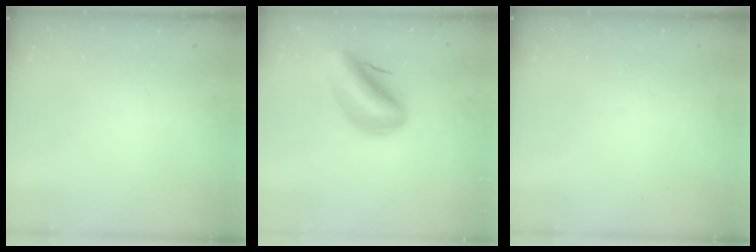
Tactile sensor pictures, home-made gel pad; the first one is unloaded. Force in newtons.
{"total": 7.0, "press": 6.6, "slide": 2.6}
{"total": 0.0}